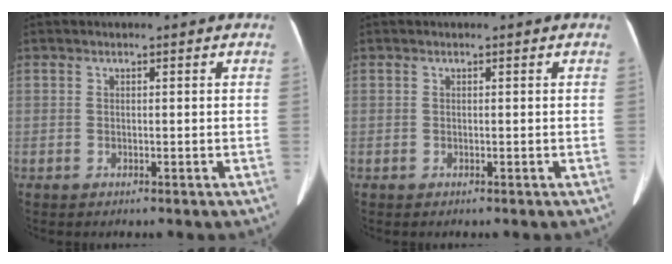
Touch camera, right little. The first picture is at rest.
{"total": 0.0}